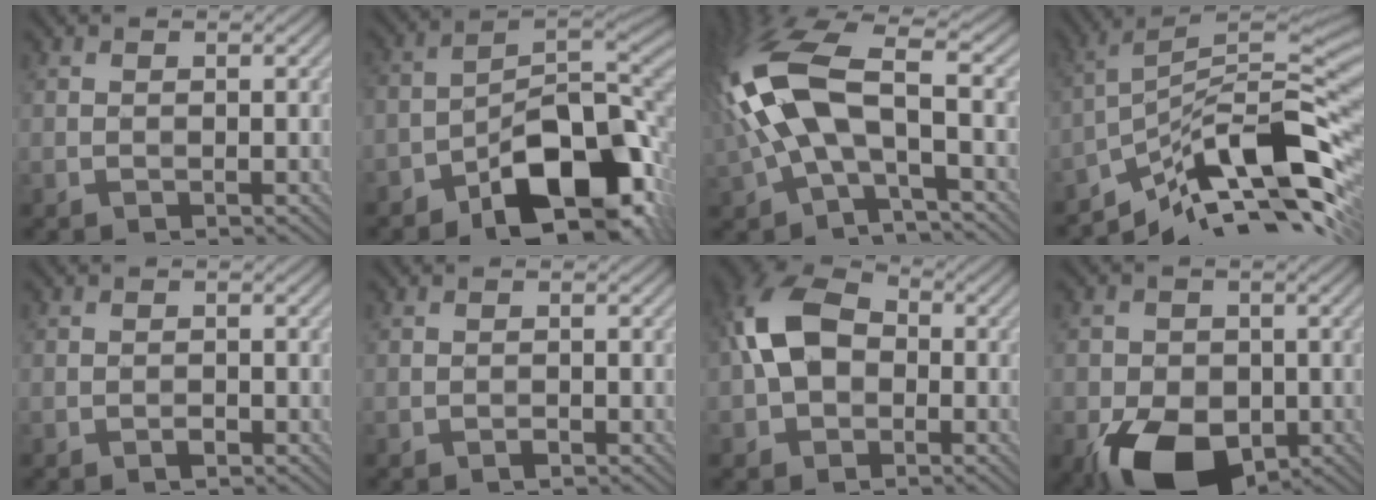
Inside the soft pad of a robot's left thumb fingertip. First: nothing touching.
{"total": 15.8, "force": [-8.3, 7.9, 10.9], "torque": [-0.141, -0.017, -0.142]}
{"total": 13.5, "force": [-0.7, 5.7, 12.2], "torque": [-0.291, 0.016, -0.025]}
{"total": 13.2, "force": [-6.9, 4.1, 10.6], "torque": [-0.194, 0.010, -0.125]}
{"total": 0.7, "force": [-0.6, 0.3, 0.2], "torque": [0.001, 0.002, -0.010]}
{"total": 0.6, "force": [-0.5, 0.1, 0.1], "torque": [0.001, 0.002, -0.009]}
{"total": 9.2, "force": [-0.7, 6.7, 6.3], "torque": [-0.147, 0.020, -0.032]}
{"total": 11.1, "force": [-4.9, 7.2, 6.9], "torque": [-0.123, -0.035, -0.086]}